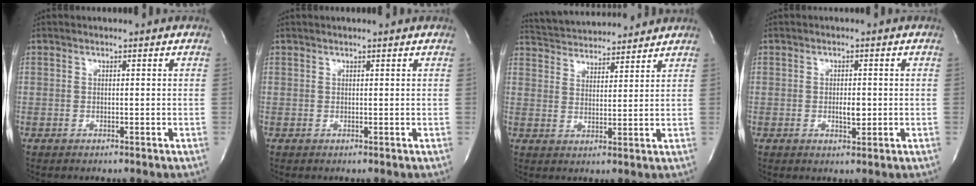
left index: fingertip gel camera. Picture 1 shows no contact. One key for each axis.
{"total": 1.7, "fx": 1.5, "fy": 0.0, "fz": 0.9, "tx": -0.010, "ty": 0.012, "tz": 0.016}
{"total": 9.3, "fx": 9.0, "fy": 1.3, "fz": 2.0, "tx": -0.039, "ty": 0.020, "tz": 0.138}
{"total": 2.2, "fx": -0.8, "fy": 0.8, "fz": 1.9, "tx": -0.035, "ty": -0.006, "tz": -0.010}